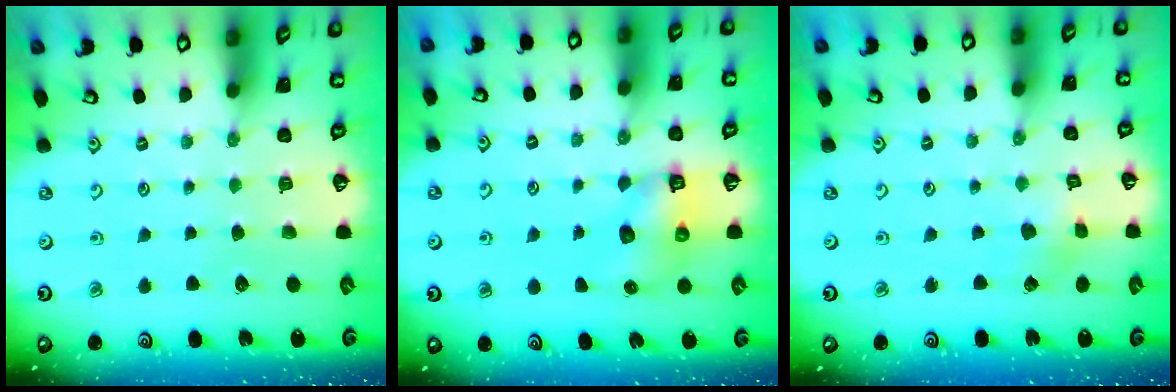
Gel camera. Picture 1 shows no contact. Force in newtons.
{"total": 6.7, "press": 6.6, "slide": 1.0}
{"total": 2.6, "press": 2.6, "slide": 0.2}